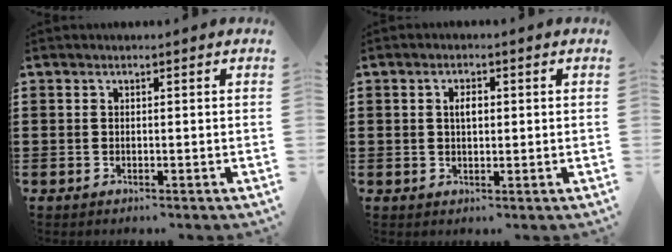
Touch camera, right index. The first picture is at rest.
{"total": 2.3, "force": [0.4, 1.0, 2.0], "torque": [-0.041, 0.006, 0.005]}